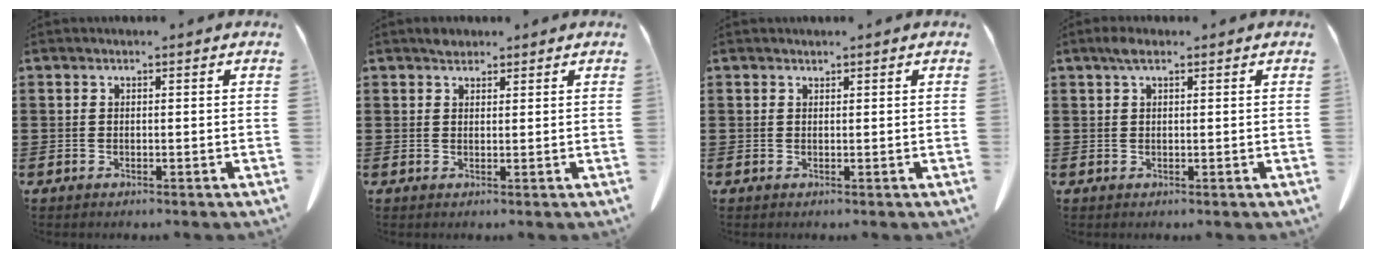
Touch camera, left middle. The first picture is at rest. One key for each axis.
{"total": 1.7, "fx": 1.5, "fy": 0.7, "fz": 0.3, "tx": -0.002, "ty": -0.004, "tz": 0.028}
{"total": 0.5, "fx": 0.5, "fy": 0.1, "fz": 0.0, "tx": -0.001, "ty": 0.001, "tz": 0.011}
{"total": 1.8, "fx": 1.0, "fy": 0.6, "fz": 1.4, "tx": -0.032, "ty": 0.002, "tz": 0.017}